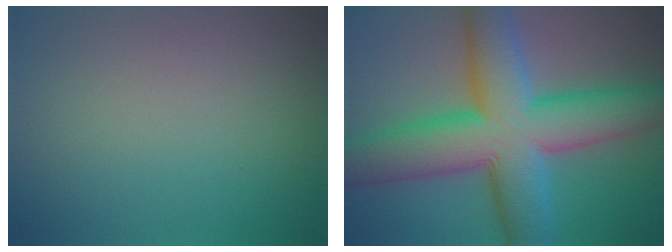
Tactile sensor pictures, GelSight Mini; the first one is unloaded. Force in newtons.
{"total": 13.5, "press": 13.5, "slide": 0.4}